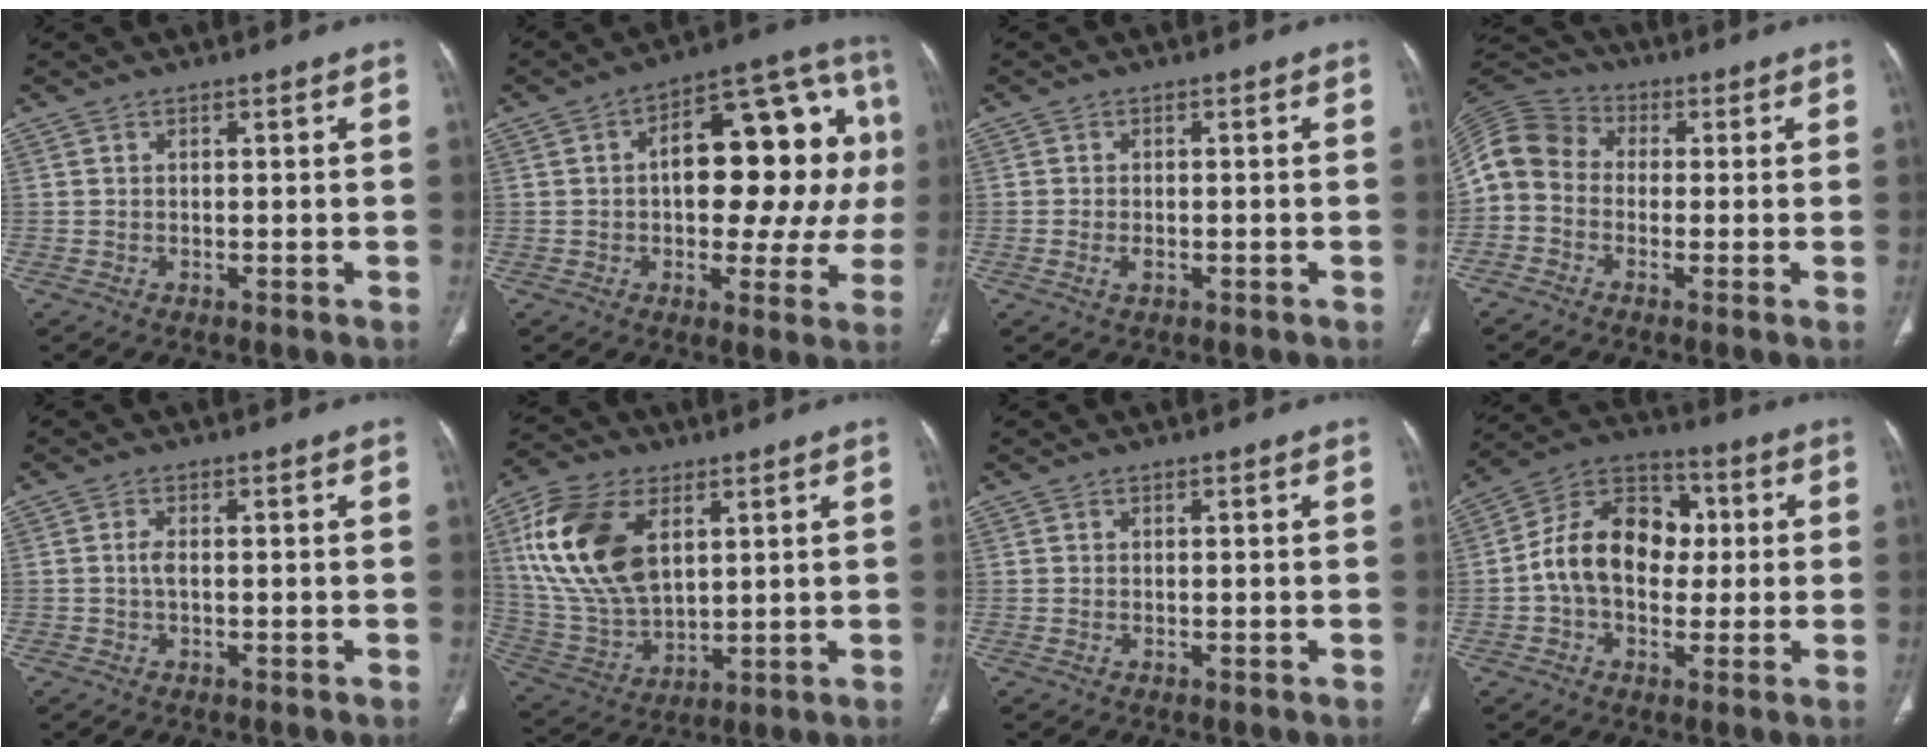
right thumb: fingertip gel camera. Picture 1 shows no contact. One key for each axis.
{"total": 22.7, "fx": 2.0, "fy": 11.2, "fz": 19.7, "tx": -0.228, "ty": 0.040, "tz": 0.023}
{"total": 1.2, "fx": -0.1, "fy": 1.2, "fz": 0.3, "tx": -0.013, "ty": 0.005, "tz": -0.001}
{"total": 8.2, "fx": -0.7, "fy": 7.4, "fz": 3.6, "tx": -0.070, "ty": 0.029, "tz": -0.035}
{"total": 1.4, "fx": -0.3, "fy": 0.8, "fz": 1.1, "tx": -0.019, "ty": 0.002, "tz": -0.007}
{"total": 19.3, "fx": 6.0, "fy": 11.6, "fz": 14.2, "tx": -0.275, "ty": -0.014, "tz": 0.121}
{"total": 0.0}
{"total": 14.4, "fx": 0.8, "fy": 10.9, "fz": 9.4, "tx": -0.130, "ty": 0.038, "tz": 0.002}